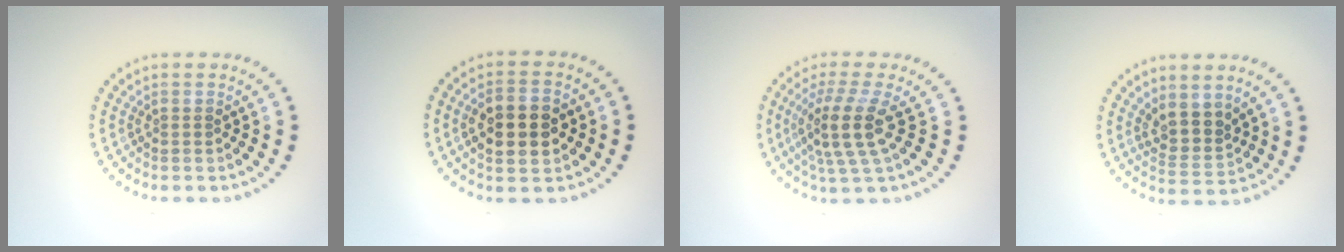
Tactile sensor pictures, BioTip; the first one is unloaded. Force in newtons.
{"total": 5.0, "press": 5.0, "slide": 0.3}
{"total": 4.4, "press": 3.3, "slide": 2.9}
{"total": 2.9, "press": 2.3, "slide": 1.7}